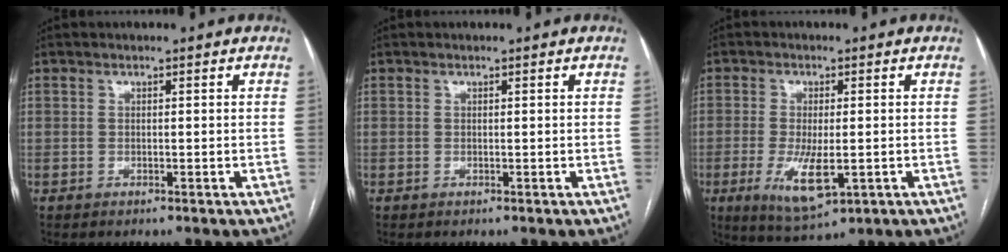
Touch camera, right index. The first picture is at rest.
{"total": 0.0}
{"total": 7.6, "force": [-2.0, 2.5, 6.9], "torque": [-0.135, -0.018, -0.022]}